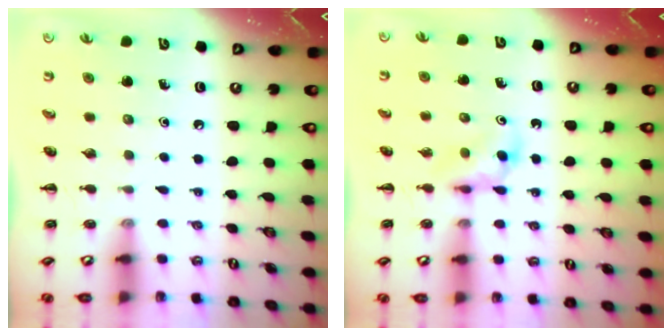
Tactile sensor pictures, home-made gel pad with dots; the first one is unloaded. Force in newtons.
{"total": 4.1, "press": 3.9, "slide": 1.3}